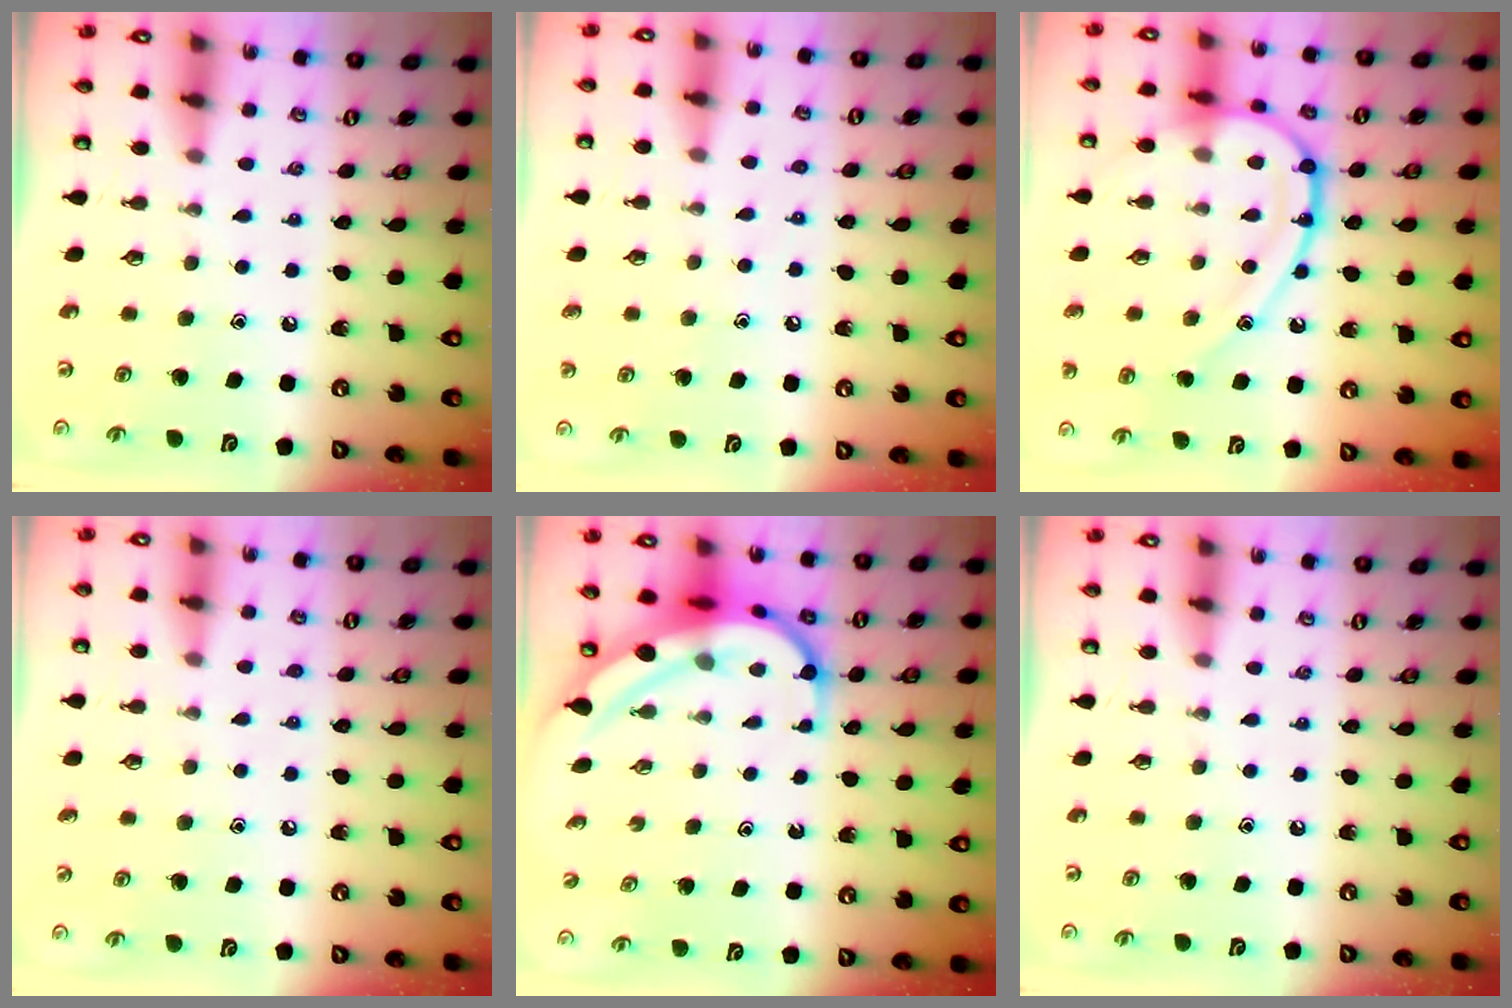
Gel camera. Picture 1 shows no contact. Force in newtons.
{"total": 5.8, "press": 5.8, "slide": 0.7}
{"total": 16.6, "press": 16.5, "slide": 1.4}
{"total": 3.3, "press": 3.2, "slide": 0.7}
{"total": 8.2, "press": 8.2, "slide": 0.6}
{"total": 0.0}